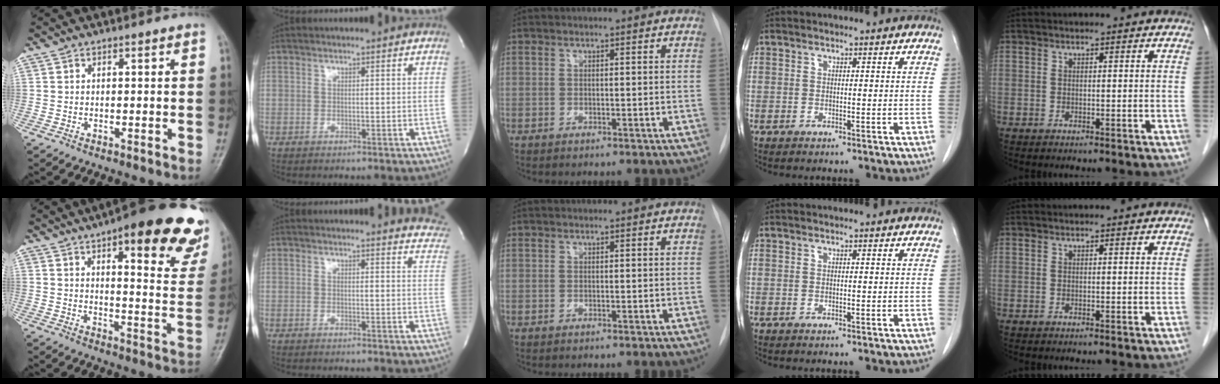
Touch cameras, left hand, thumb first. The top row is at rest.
{"thumb": {"total": 24.6, "force": [14.6, 7.5, 18.3], "torque": [-0.193, -0.047, 0.178]}, "index": {"total": 7.8, "force": [7.7, 1.0, 0.6], "torque": [0.022, -0.053, 0.044]}}